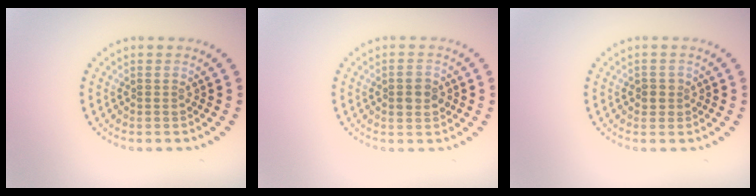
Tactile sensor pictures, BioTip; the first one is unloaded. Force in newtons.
{"total": 2.5, "press": 2.5, "slide": 0.2}
{"total": 1.4, "press": 1.2, "slide": 0.7}